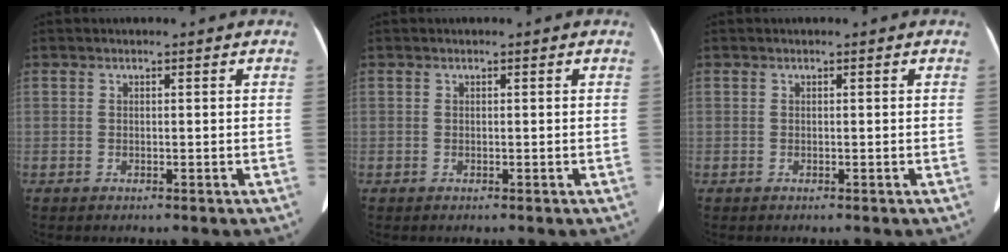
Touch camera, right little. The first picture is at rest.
{"total": 0.0}
{"total": 0.0}